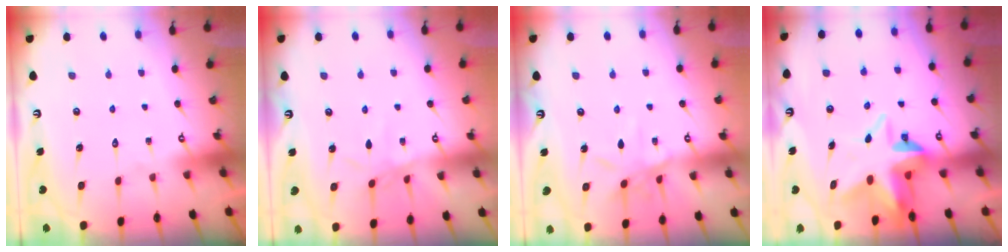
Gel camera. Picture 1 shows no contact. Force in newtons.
{"total": 3.1, "press": 3.1, "slide": 0.4}
{"total": 8.0, "press": 8.0, "slide": 0.7}
{"total": 7.7, "press": 7.6, "slide": 1.4}